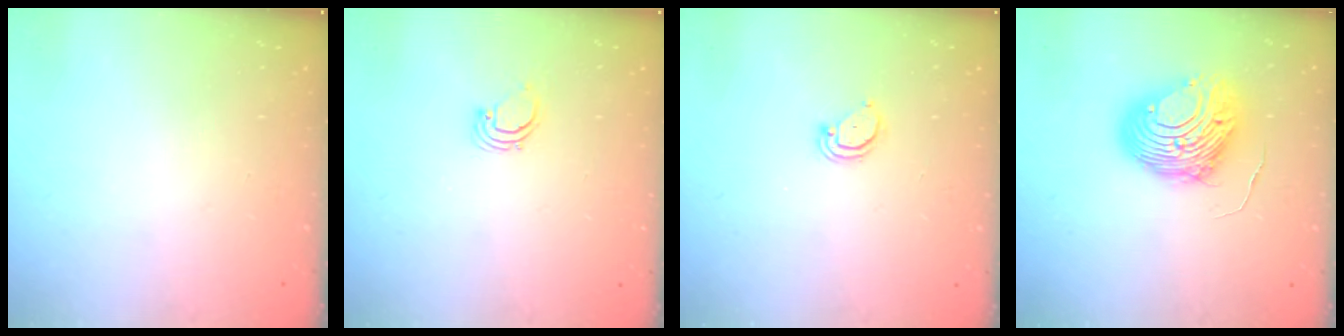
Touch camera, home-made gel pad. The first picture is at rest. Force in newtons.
{"total": 1.7, "press": 1.7, "slide": 0.1}
{"total": 2.6, "press": 2.6, "slide": 0.2}
{"total": 10.6, "press": 10.5, "slide": 1.4}